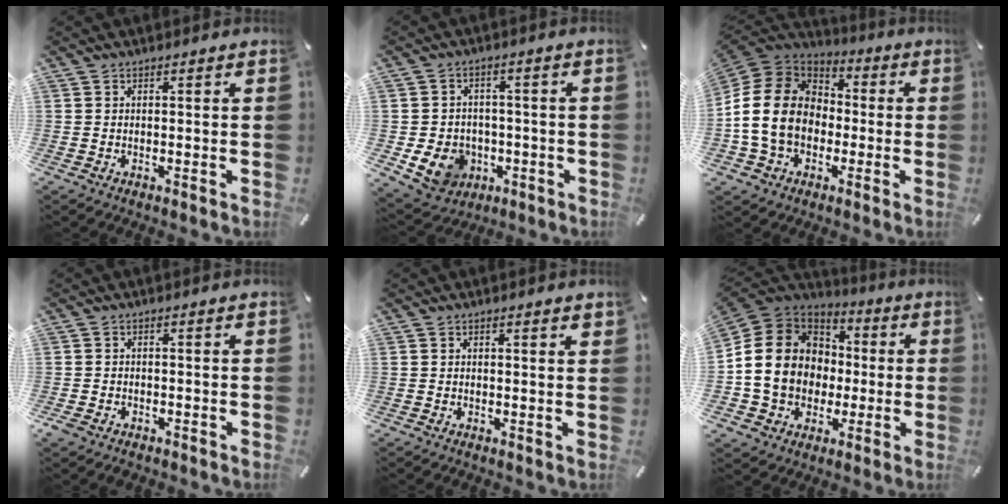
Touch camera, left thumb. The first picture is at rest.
{"total": 9.1, "force": [-2.7, 8.0, 3.4], "torque": [-0.077, 0.019, -0.047]}
{"total": 17.6, "force": [-2.9, 14.5, 9.6], "torque": [-0.209, 0.030, -0.057]}
{"total": 1.5, "force": [-1.0, 1.0, 0.5], "torque": [-0.007, 0.005, -0.020]}
{"total": 0.7, "force": [0.4, 0.1, 0.6], "torque": [-0.004, -0.004, 0.005]}
{"total": 17.5, "force": [-1.6, 15.2, 8.4], "torque": [-0.184, 0.018, -0.022]}